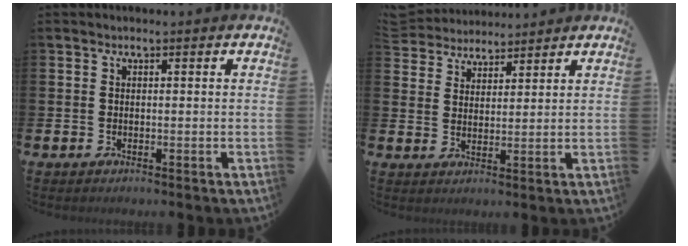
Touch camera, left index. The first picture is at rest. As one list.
[{"total": 4.8, "force": [4.7, 1.0, -0.4], "torque": [-0.018, -0.021, 0.087]}]